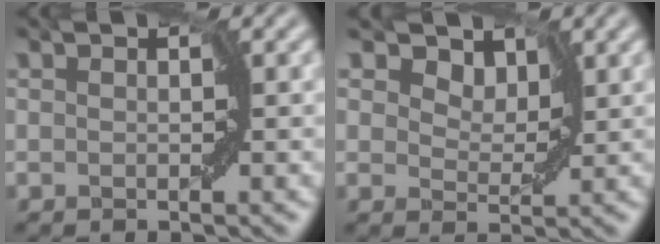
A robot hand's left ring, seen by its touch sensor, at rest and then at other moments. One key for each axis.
{"total": 4.4, "fx": 2.8, "fy": 2.6, "fz": 2.1, "tx": -0.033, "ty": 0.010, "tz": 0.019}